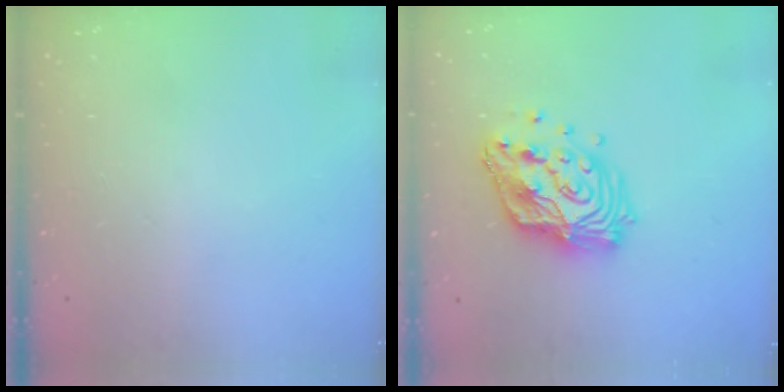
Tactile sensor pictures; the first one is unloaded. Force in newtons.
{"total": 15.9, "press": 15.9, "slide": 1.0}